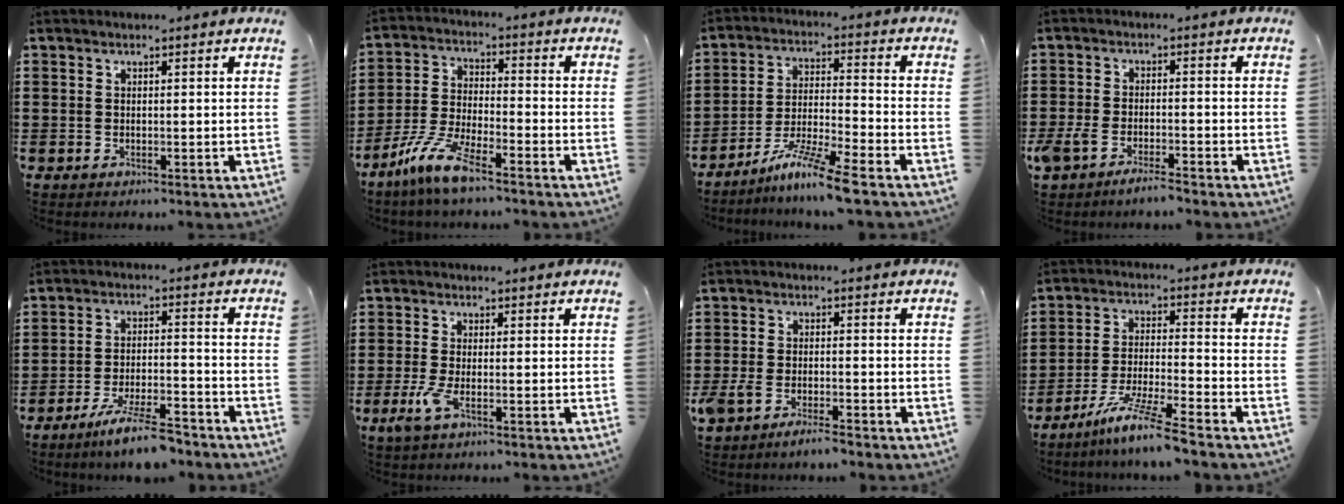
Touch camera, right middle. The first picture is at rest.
{"total": 8.4, "force": [-6.3, 0.9, 5.6], "torque": [-0.136, -0.014, -0.127]}
{"total": 8.7, "force": [-7.0, -0.6, 5.2], "torque": [-0.101, -0.011, -0.135]}
{"total": 3.7, "force": [-3.1, 0.8, 2.0], "torque": [-0.055, -0.005, -0.064]}
{"total": 7.6, "force": [-6.3, 0.5, 4.1], "torque": [-0.082, -0.005, -0.119]}
{"total": 3.4, "force": [-1.2, 0.9, 3.1], "torque": [-0.075, -0.008, -0.028]}
{"total": 3.6, "force": [-3.1, 0.7, 1.8], "torque": [-0.052, -0.004, -0.066]}
{"total": 8.3, "force": [-6.8, -0.4, 4.8], "torque": [-0.101, -0.014, -0.133]}